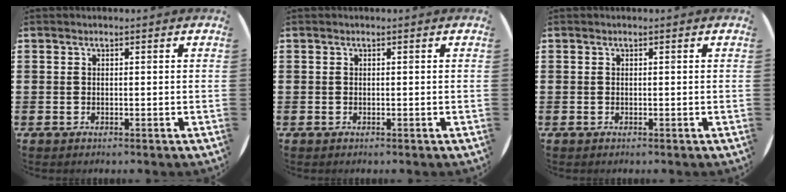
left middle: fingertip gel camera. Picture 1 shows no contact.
{"total": 0.0}
{"total": 0.0}